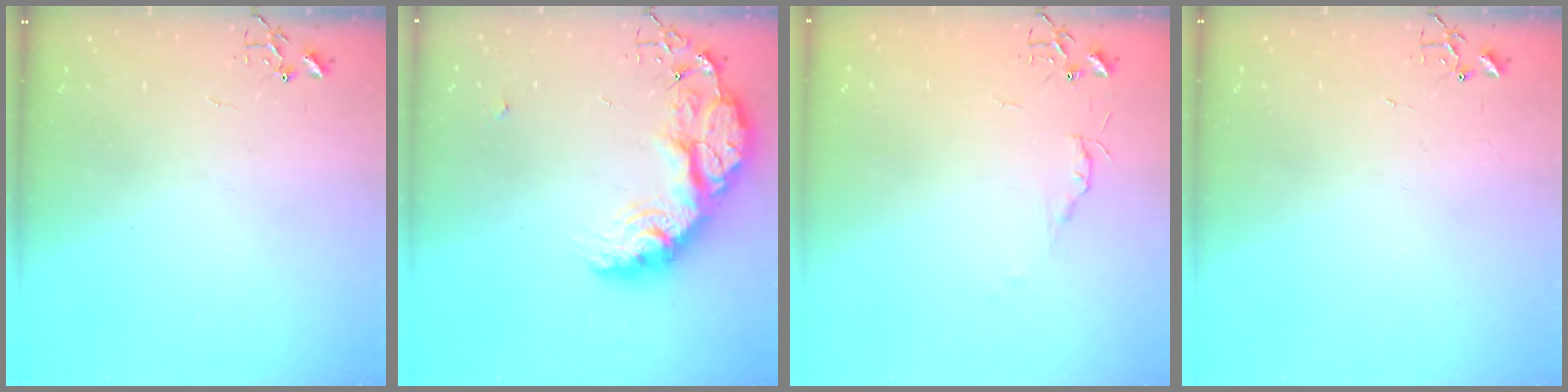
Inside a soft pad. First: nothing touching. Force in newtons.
{"total": 27.8, "press": 27.7, "slide": 2.1}
{"total": 4.1, "press": 4.1, "slide": 0.6}
{"total": 1.5, "press": 1.5, "slide": 0.3}